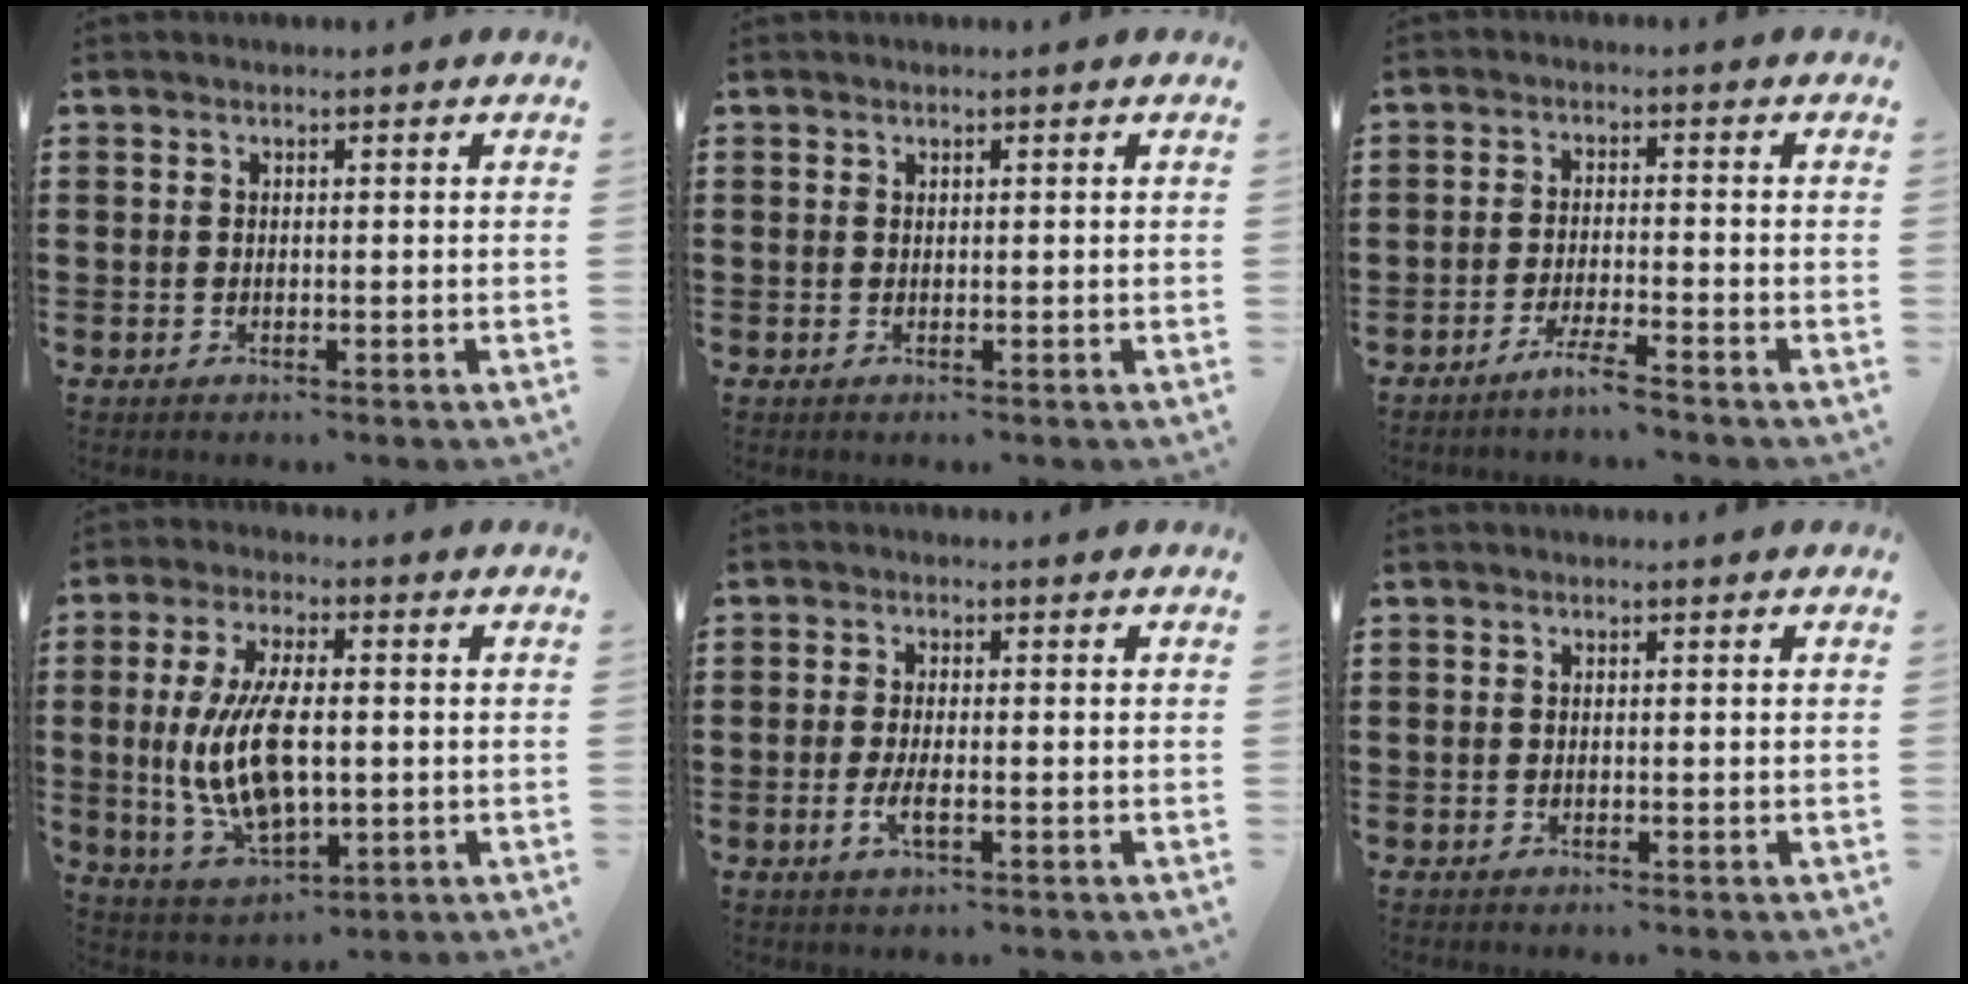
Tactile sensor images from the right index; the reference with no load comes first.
{"total": 0.0}
{"total": 3.7, "force": [-3.2, -0.4, 1.7], "torque": [-0.035, -0.004, -0.061]}
{"total": 10.7, "force": [-0.3, 5.0, 9.4], "torque": [-0.217, -0.006, -0.012]}
{"total": 2.9, "force": [-1.0, 0.8, 2.6], "torque": [-0.060, -0.005, -0.023]}
{"total": 0.0}